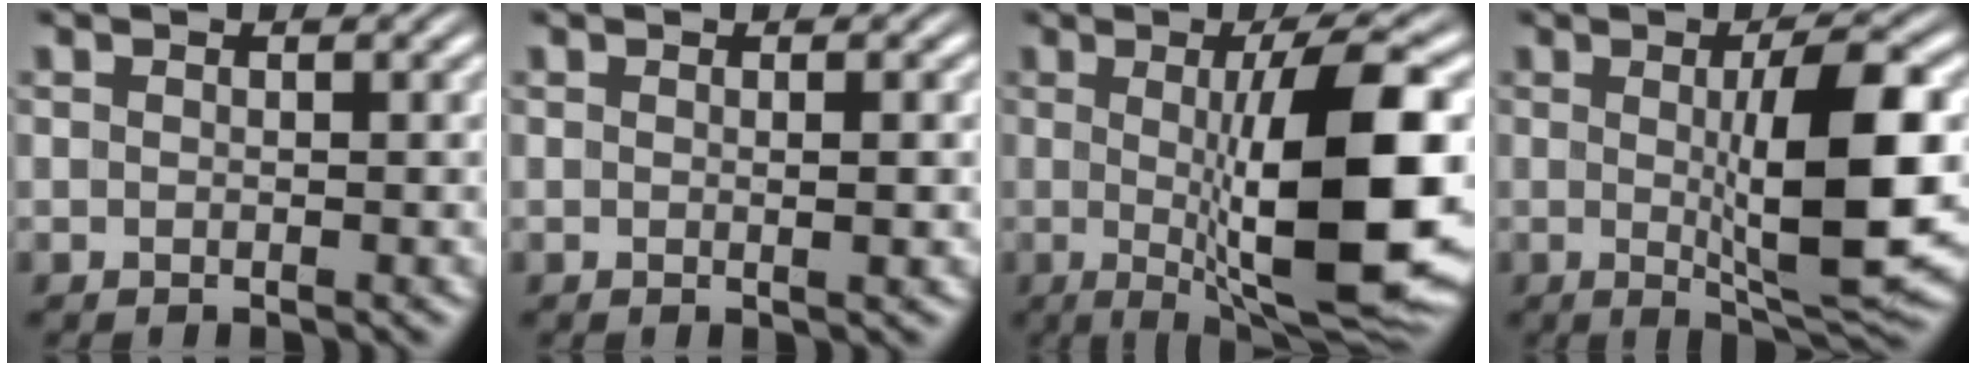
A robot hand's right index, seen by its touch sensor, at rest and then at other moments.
{"total": 0.7, "force": [0.0, -0.3, 0.7], "torque": [-0.009, -0.003, 0.000]}
{"total": 12.5, "force": [-0.4, 2.4, 12.2], "torque": [-0.179, -0.006, 0.005]}
{"total": 9.1, "force": [0.1, 1.7, 9.0], "torque": [-0.133, -0.005, 0.006]}